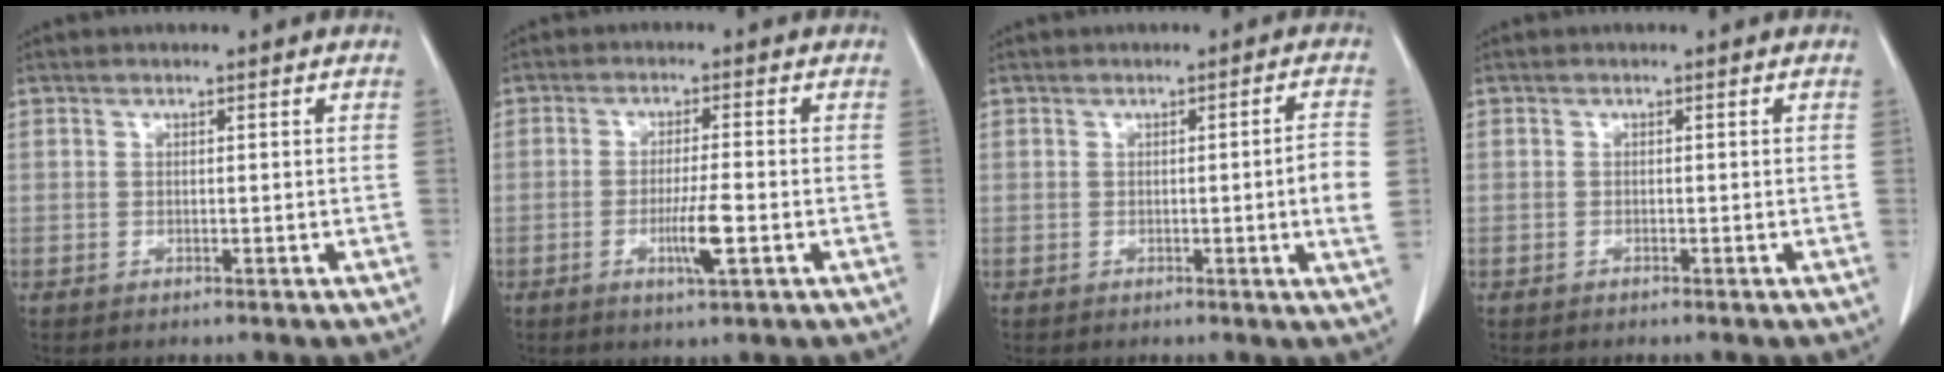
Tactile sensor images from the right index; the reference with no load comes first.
{"total": 5.1, "force": [-1.7, -0.1, 4.8], "torque": [-0.087, -0.010, -0.029]}
{"total": 4.5, "force": [-0.5, -0.4, 4.5], "torque": [-0.057, -0.003, -0.010]}
{"total": 0.0}